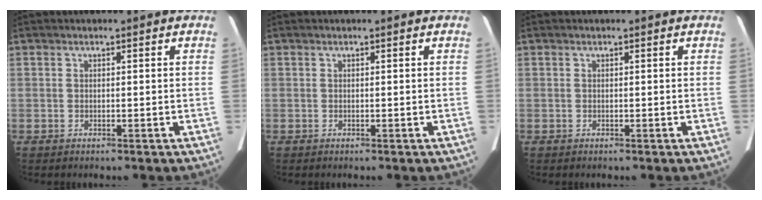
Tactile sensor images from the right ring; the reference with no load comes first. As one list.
[{"total": 0.0}, {"total": 0.0}]